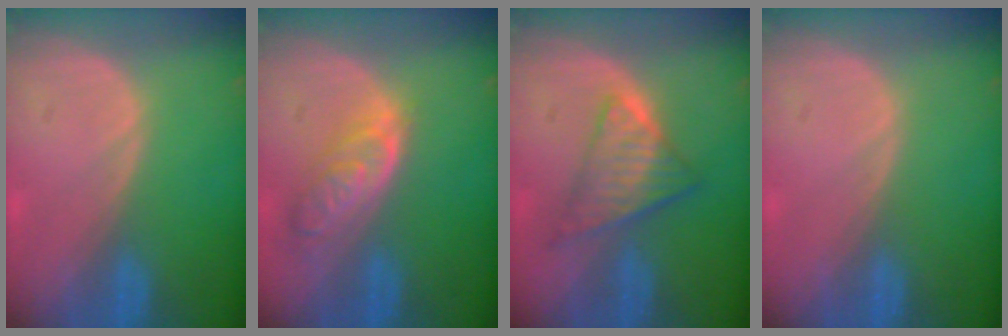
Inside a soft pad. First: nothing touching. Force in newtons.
{"total": 6.4, "press": 5.7, "slide": 2.9}
{"total": 6.9, "press": 6.1, "slide": 3.2}
{"total": 0.0}